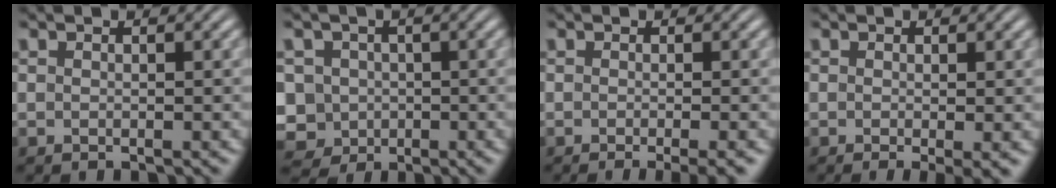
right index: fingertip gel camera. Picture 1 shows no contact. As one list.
[{"total": 10.9, "force": [-2.6, 10.1, 3.4], "torque": [-0.099, -0.054, -0.035]}, {"total": 2.8, "force": [-2.0, 0.4, 1.9], "torque": [-0.022, -0.005, -0.029]}, {"total": 2.0, "force": [-0.9, 0.2, 1.8], "torque": [-0.019, -0.010, -0.009]}]